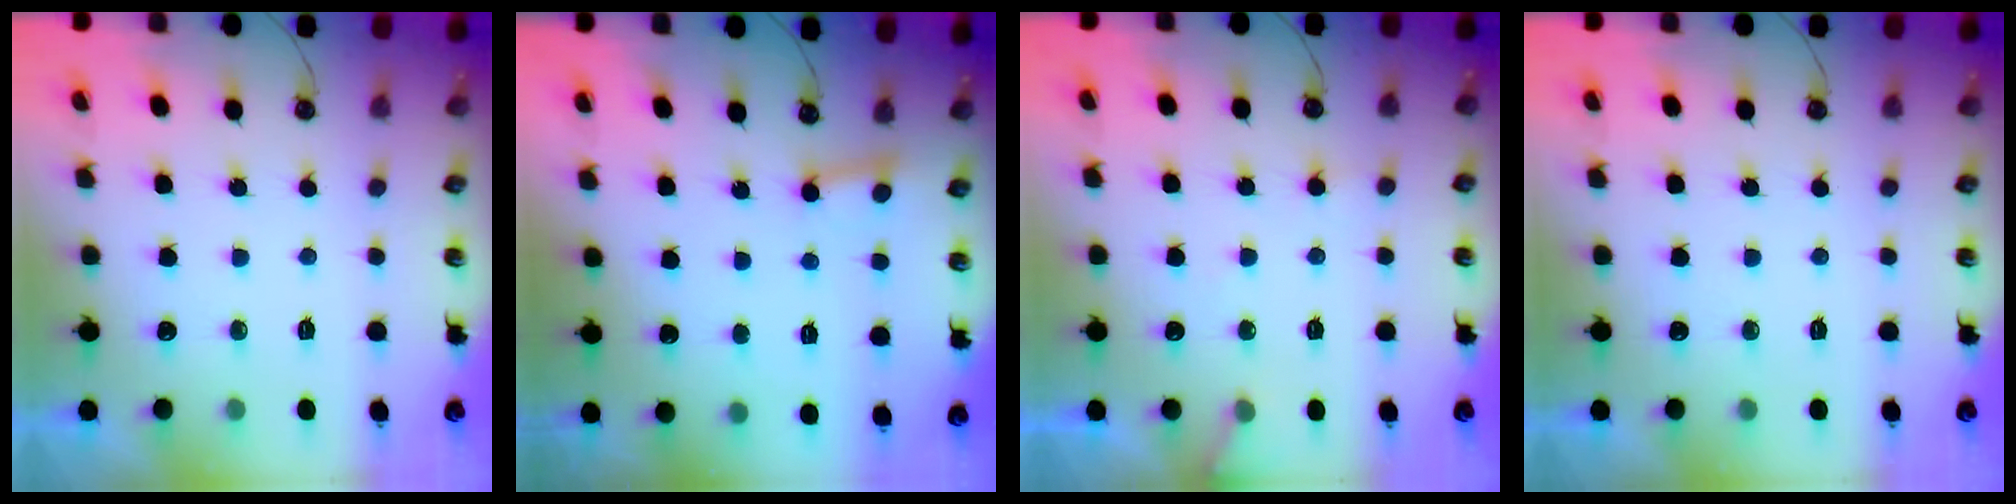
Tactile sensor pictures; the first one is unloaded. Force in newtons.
{"total": 2.6, "press": 2.6, "slide": 0.2}
{"total": 7.4, "press": 7.3, "slide": 0.4}
{"total": 0.0}